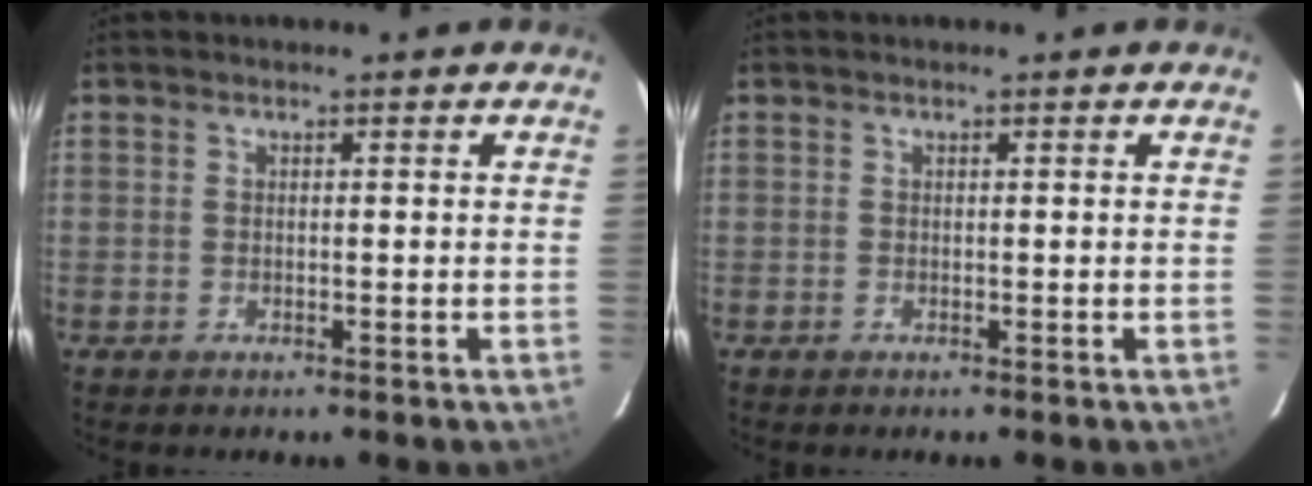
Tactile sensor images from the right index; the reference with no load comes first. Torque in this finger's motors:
{"motor_torque": [0.23, 0.18, 0.05, 0.01]}